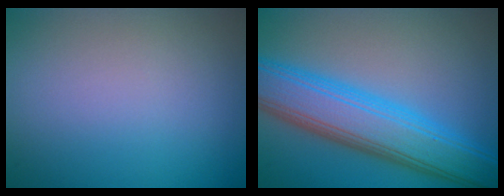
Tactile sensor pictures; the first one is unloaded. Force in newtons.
{"total": 8.9, "press": 8.9, "slide": 0.3}